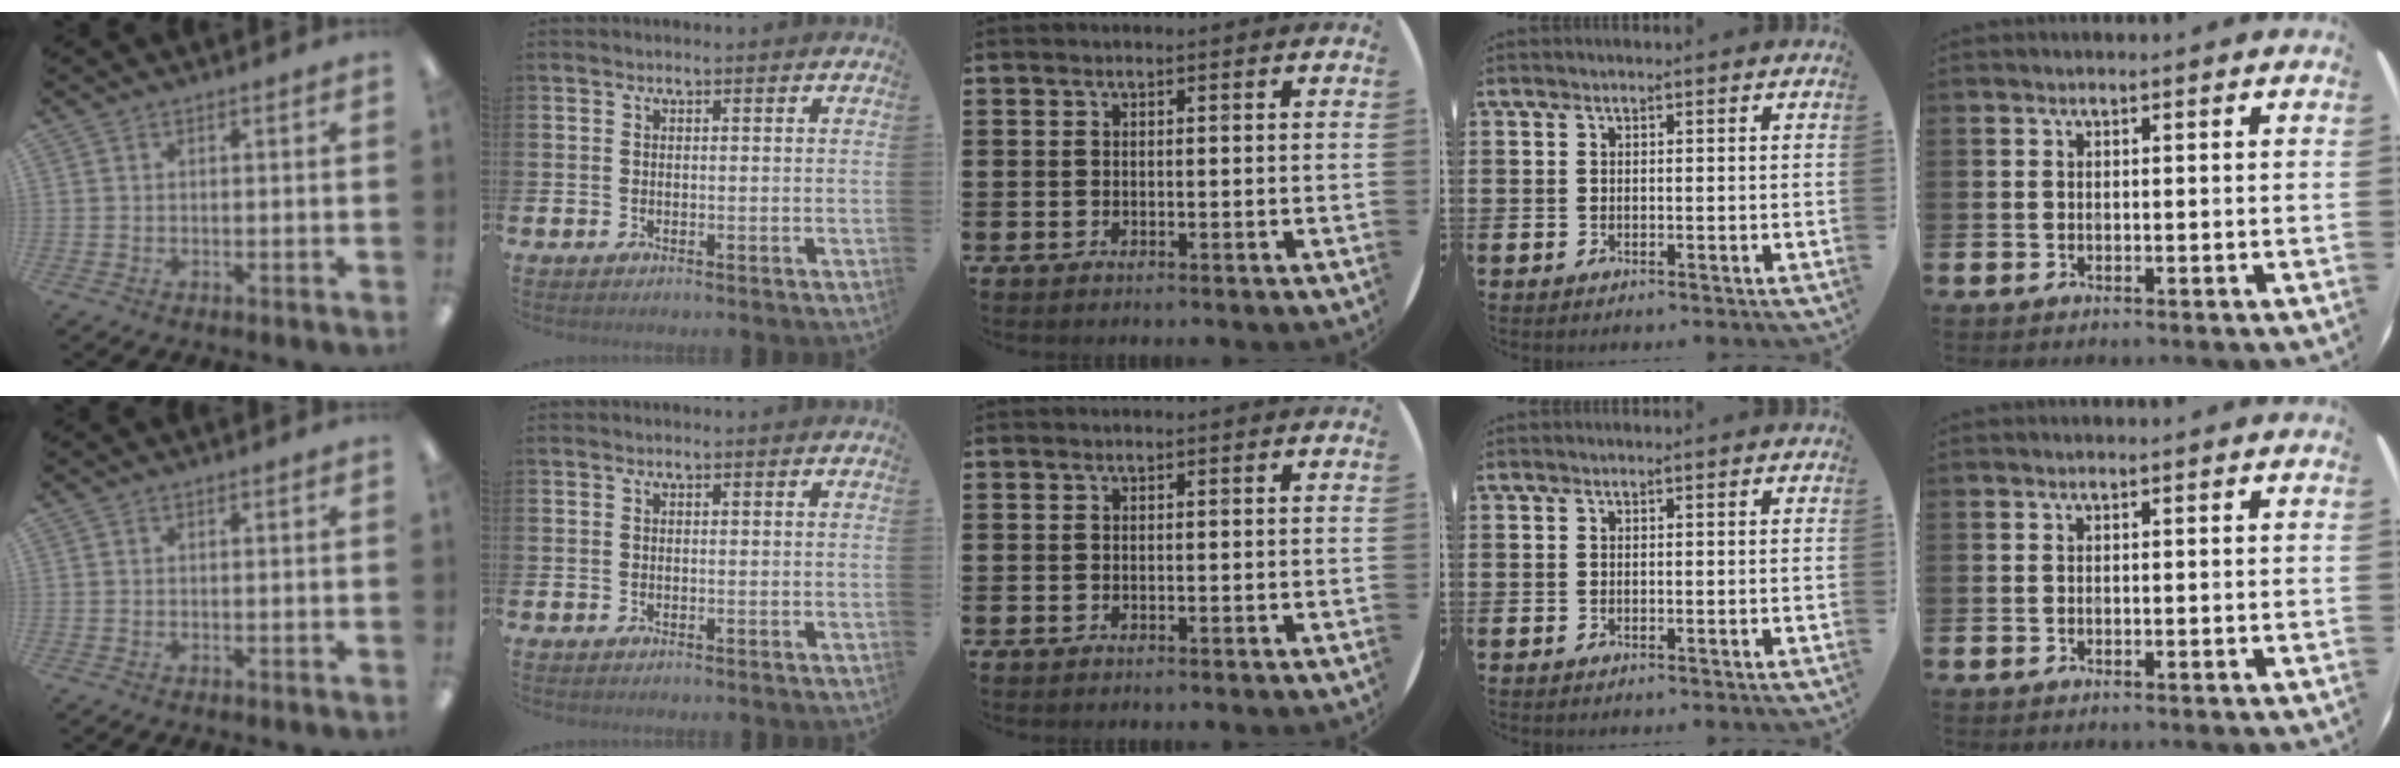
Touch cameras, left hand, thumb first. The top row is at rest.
{}